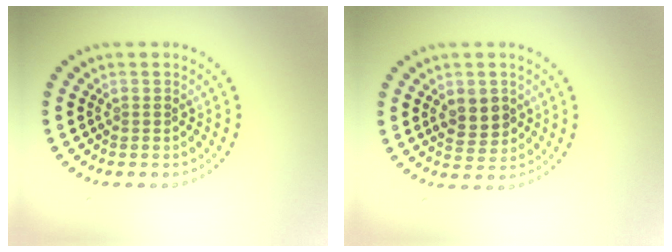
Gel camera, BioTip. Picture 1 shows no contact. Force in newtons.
{"total": 2.9, "press": 2.8, "slide": 0.4}